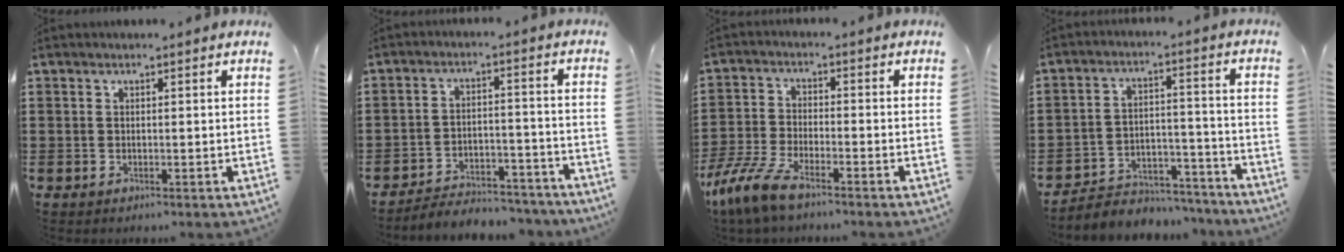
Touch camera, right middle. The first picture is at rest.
{"total": 4.9, "force": [-4.8, 0.8, 0.6], "torque": [-0.010, 0.011, -0.099]}
{"total": 6.9, "force": [-5.5, 1.2, 4.0], "torque": [-0.111, -0.013, -0.113]}
{"total": 5.2, "force": [-4.9, 1.6, 0.5], "torque": [-0.010, 0.015, -0.099]}